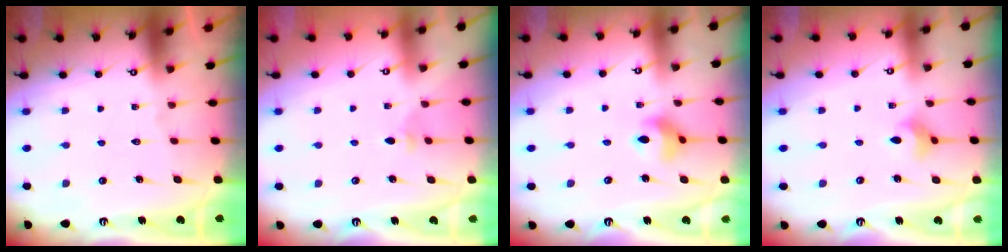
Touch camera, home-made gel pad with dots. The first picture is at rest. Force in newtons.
{"total": 3.2, "press": 3.2, "slide": 0.5}
{"total": 7.2, "press": 7.2, "slide": 0.5}
{"total": 3.8, "press": 3.8, "slide": 0.1}